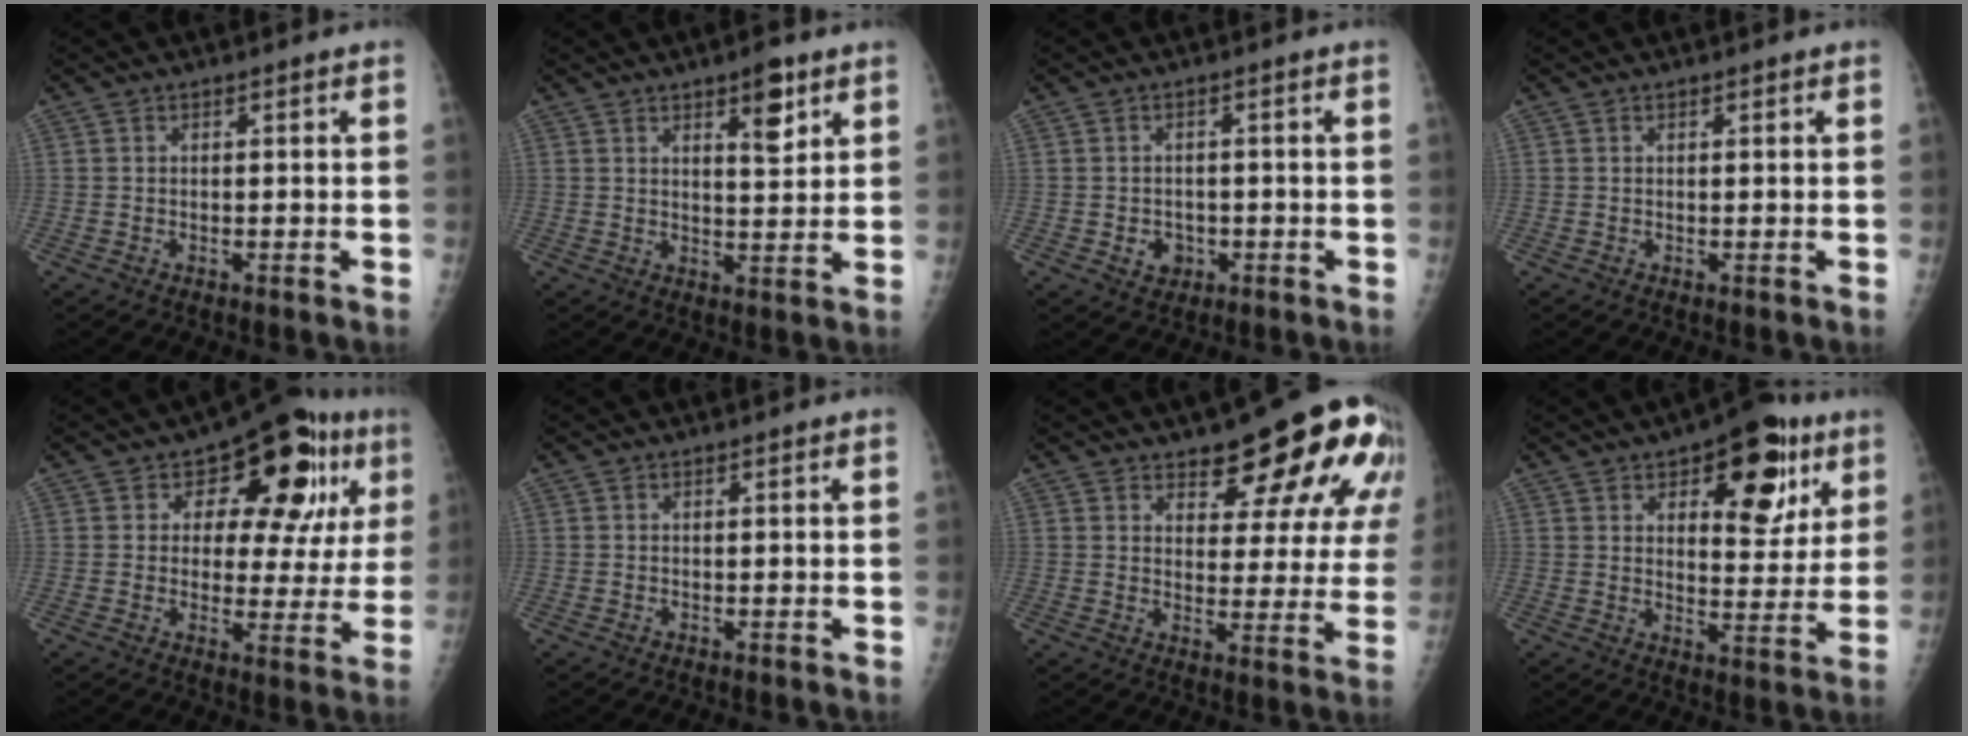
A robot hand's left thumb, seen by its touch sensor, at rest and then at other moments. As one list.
[{"total": 6.2, "force": [3.5, 2.1, 4.6], "torque": [-0.054, -0.022, 0.050]}, {"total": 3.4, "force": [-1.0, 2.9, 1.4], "torque": [-0.005, 0.005, -0.009]}, {"total": 0.5, "force": [0.3, 0.2, 0.4], "torque": [-0.005, -0.001, 0.004]}, {"total": 15.9, "force": [5.7, 9.2, 11.6], "torque": [-0.089, -0.001, 0.069]}, {"total": 0.0}, {"total": 17.0, "force": [10.1, 7.2, 11.6], "torque": [-0.106, -0.054, 0.122]}, {"total": 15.8, "force": [7.6, 7.8, 11.5], "torque": [-0.097, -0.027, 0.103]}]